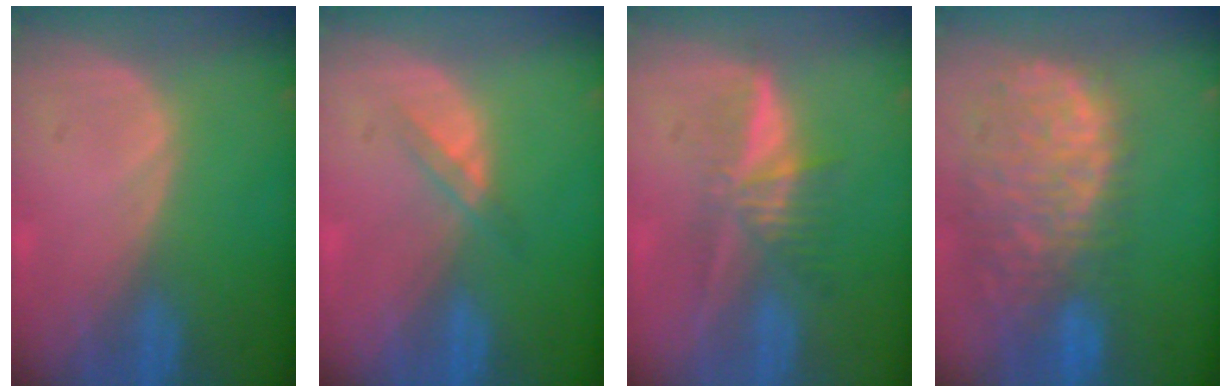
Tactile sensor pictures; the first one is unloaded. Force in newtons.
{"total": 1.8, "press": 1.8, "slide": 0.2}
{"total": 5.4, "press": 5.2, "slide": 1.5}
{"total": 13.5, "press": 11.0, "slide": 7.8}